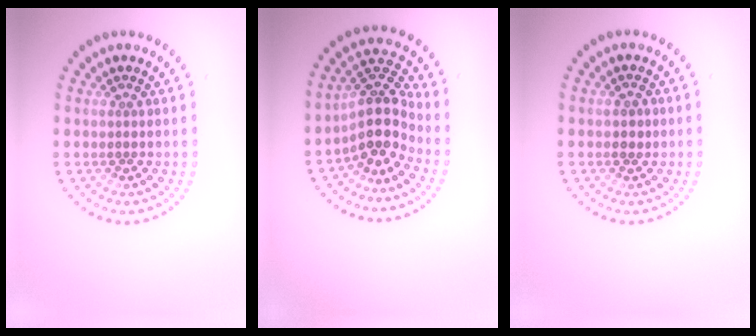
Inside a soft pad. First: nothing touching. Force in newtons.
{"total": 4.3, "press": 3.3, "slide": 2.8}
{"total": 0.7, "press": 0.6, "slide": 0.4}